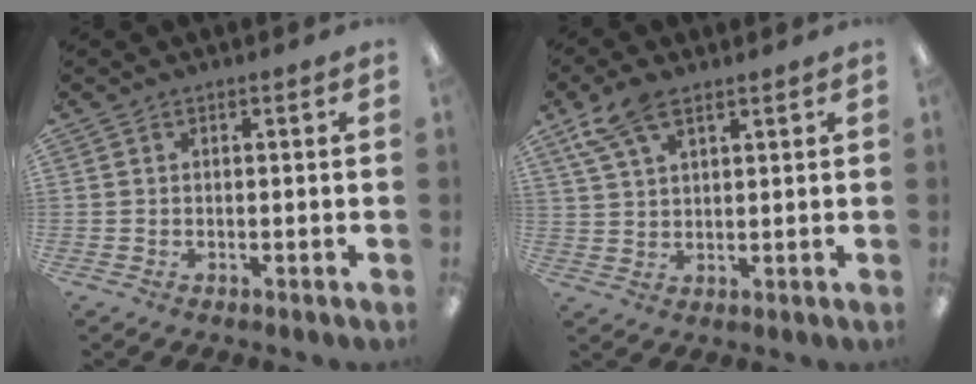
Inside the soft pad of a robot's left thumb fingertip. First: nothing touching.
{"total": 8.4, "force": [5.4, 3.8, 5.2], "torque": [-0.110, -0.009, 0.104]}